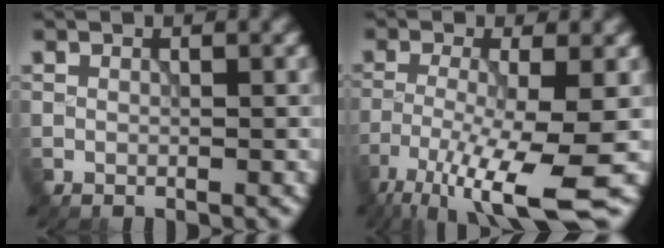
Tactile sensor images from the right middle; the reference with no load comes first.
{"total": 9.0, "force": [-4.9, 1.6, 7.4], "torque": [-0.137, -0.016, -0.091]}